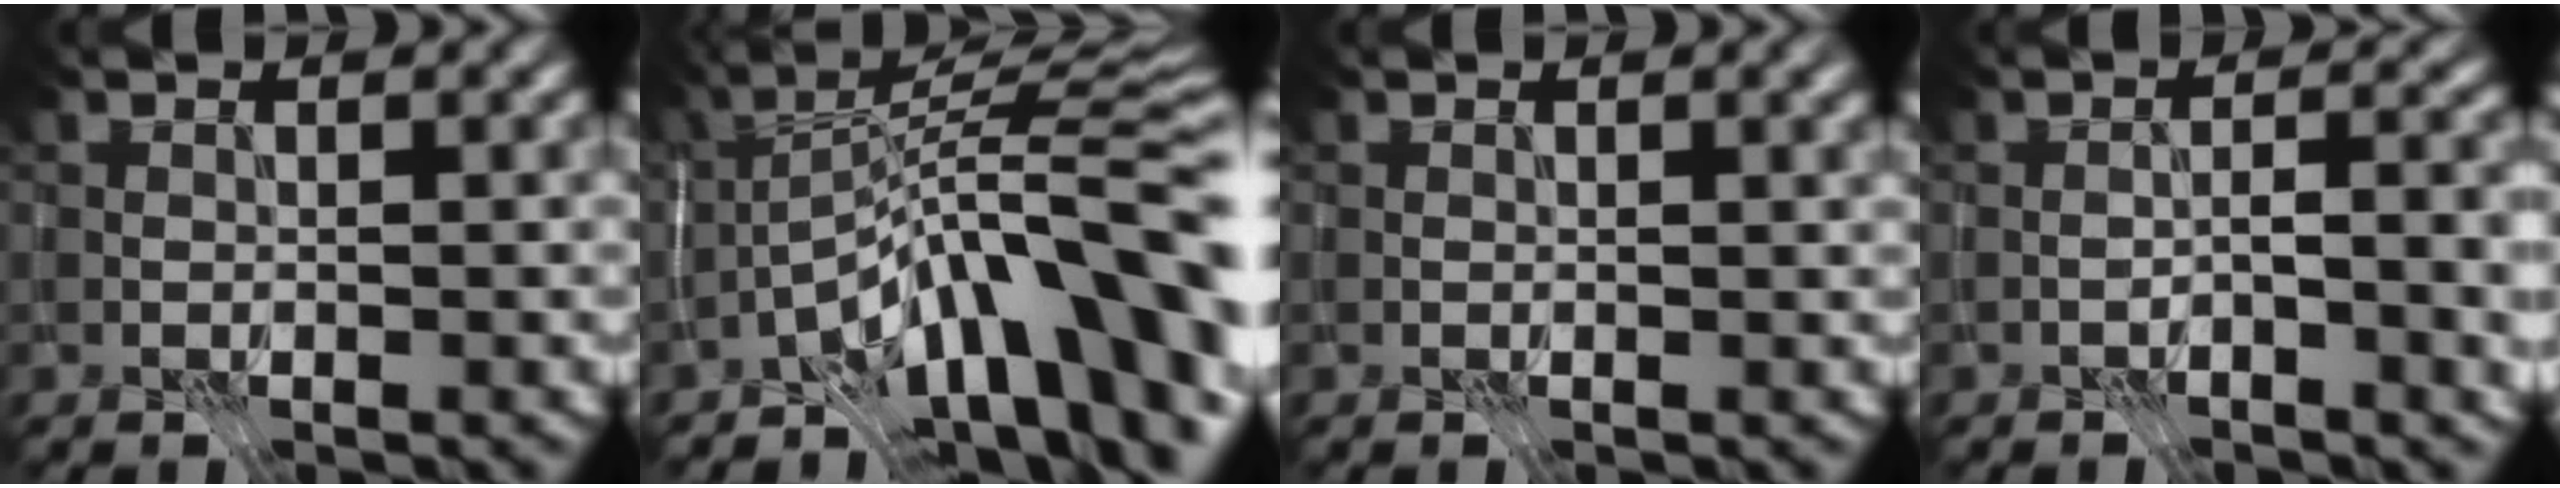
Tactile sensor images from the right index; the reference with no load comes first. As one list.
[{"total": 13.8, "force": [-6.8, 3.4, 11.5], "torque": [-0.162, 0.030, -0.115]}, {"total": 1.0, "force": [0.6, 0.1, 0.8], "torque": [-0.012, 0.003, 0.007]}, {"total": 4.0, "force": [-1.4, 1.0, 3.6], "torque": [-0.059, 0.004, -0.025]}]